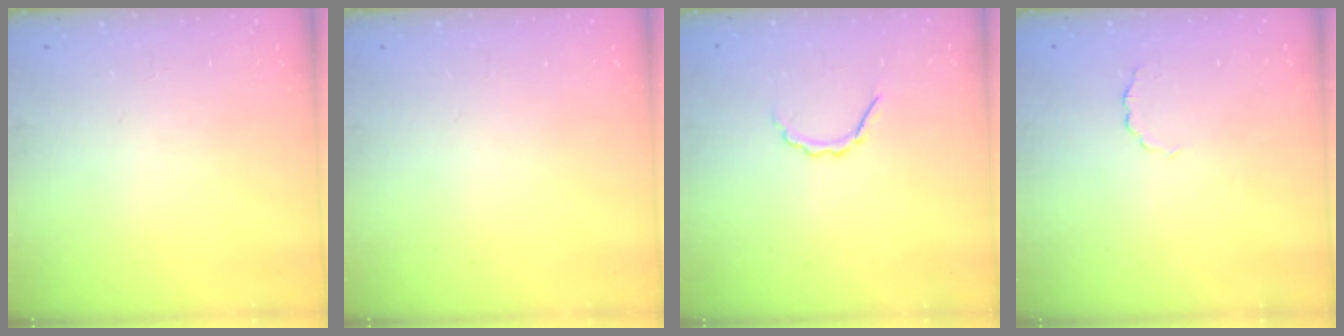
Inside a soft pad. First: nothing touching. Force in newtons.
{"total": 0.0}
{"total": 3.5, "press": 3.4, "slide": 0.7}
{"total": 2.0, "press": 1.9, "slide": 0.5}